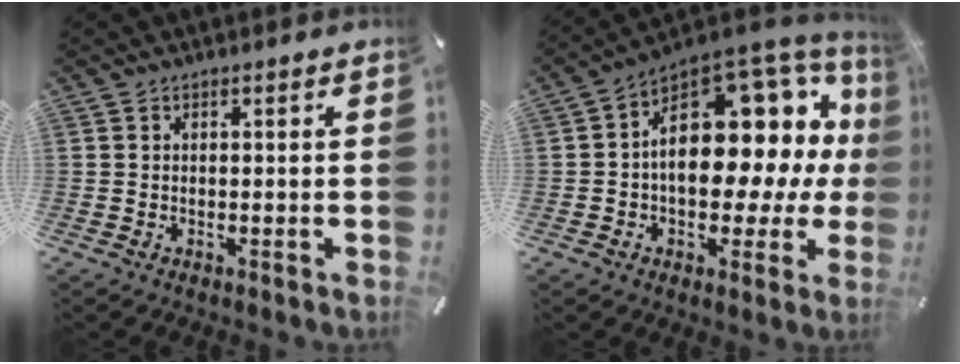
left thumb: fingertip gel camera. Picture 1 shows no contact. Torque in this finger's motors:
{"motor_torque": [0.52, 1.92, 1.61, -0.91, 0.67]}